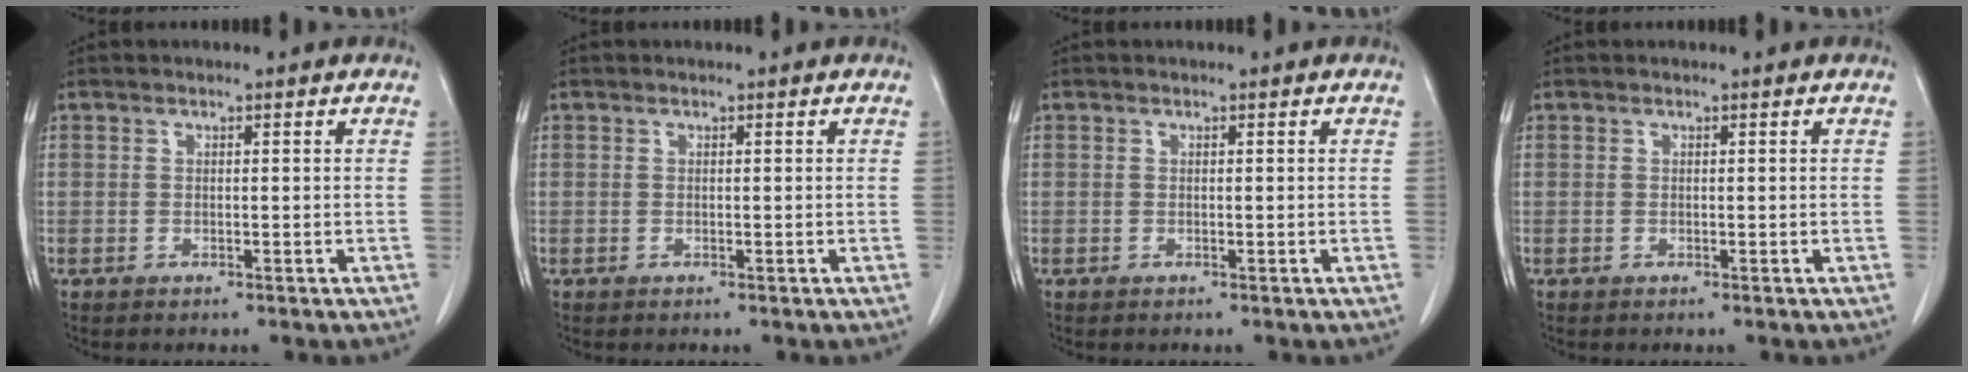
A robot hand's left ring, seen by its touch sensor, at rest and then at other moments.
{"total": 0.0}
{"total": 0.0}
{"total": 0.0}